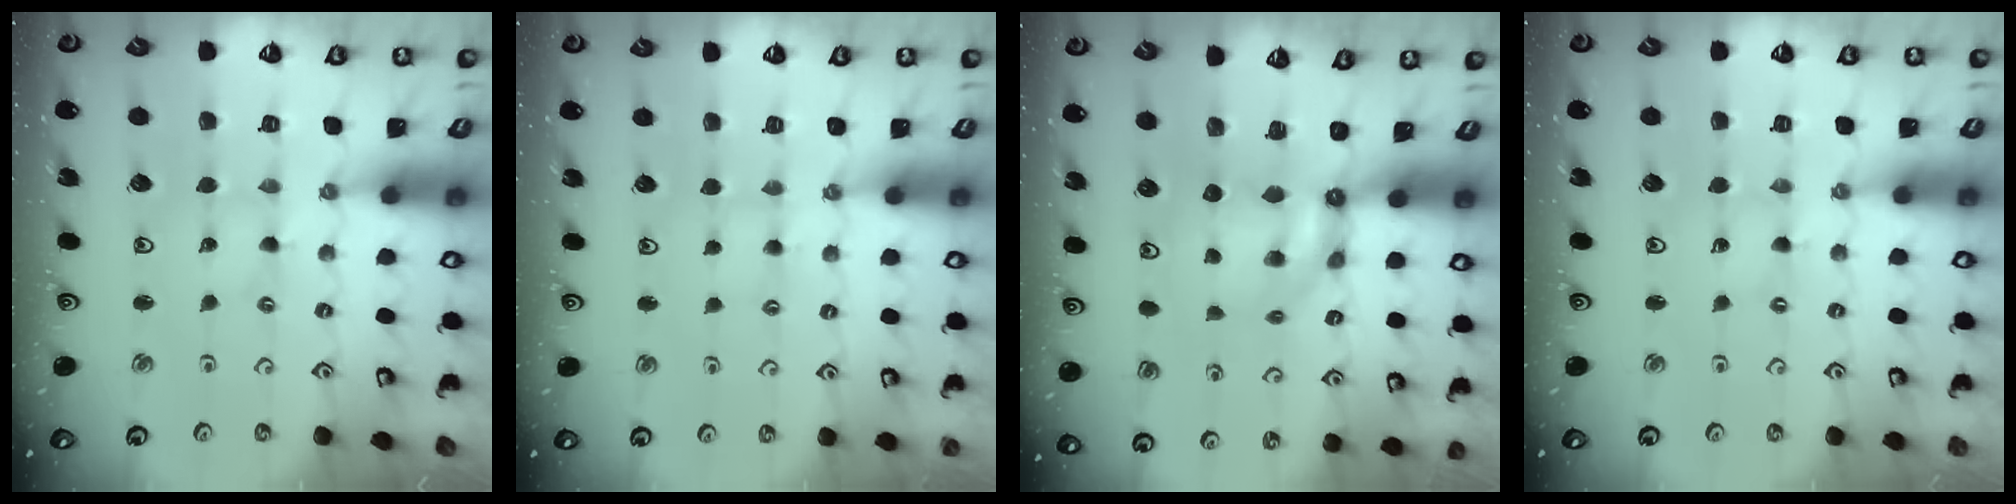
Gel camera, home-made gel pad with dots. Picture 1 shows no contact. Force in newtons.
{"total": 3.7, "press": 3.7, "slide": 0.5}
{"total": 6.2, "press": 6.2, "slide": 0.2}
{"total": 0.0}